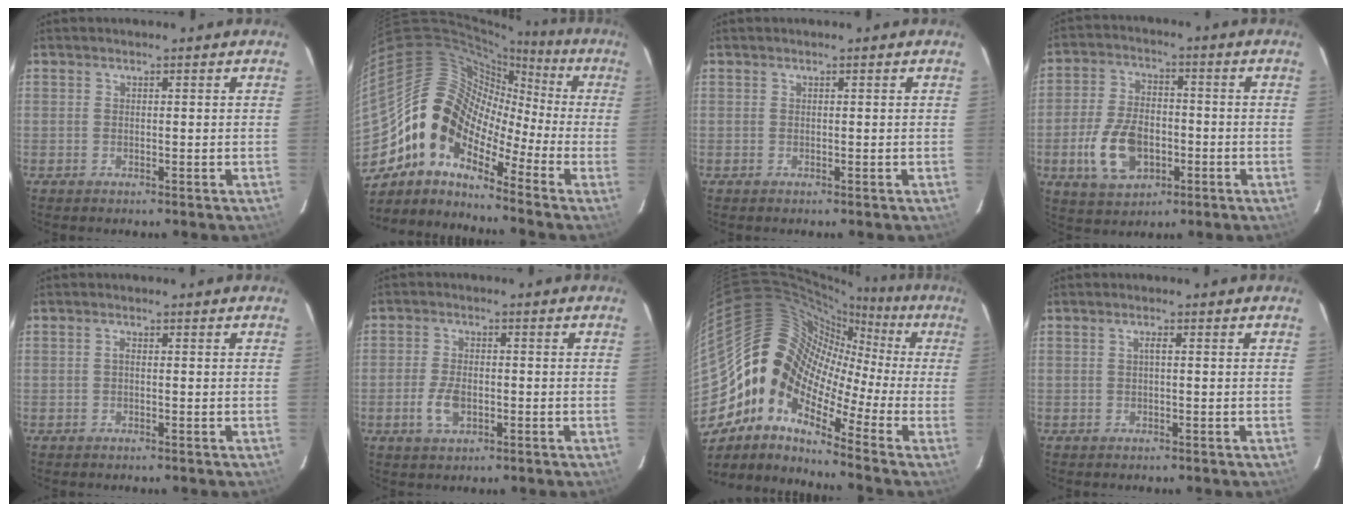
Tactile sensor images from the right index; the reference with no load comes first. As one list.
[{"total": 14.4, "force": [-7.0, 9.2, 8.5], "torque": [-0.145, 0.018, -0.161]}, {"total": 0.0}, {"total": 12.0, "force": [-3.8, 7.5, 8.6], "torque": [-0.183, 0.004, -0.059]}, {"total": 0.5, "force": [-0.2, 0.2, 0.4], "torque": [-0.006, 0.004, -0.005]}, {"total": 5.3, "force": [-1.8, 2.9, 4.0], "torque": [-0.089, -0.003, -0.032]}, {"total": 15.5, "force": [-2.6, 11.2, 10.5], "torque": [-0.166, 0.010, -0.079]}, {"total": 0.8, "force": [-0.1, 0.1, 0.8], "torque": [-0.011, 0.006, -0.003]}]